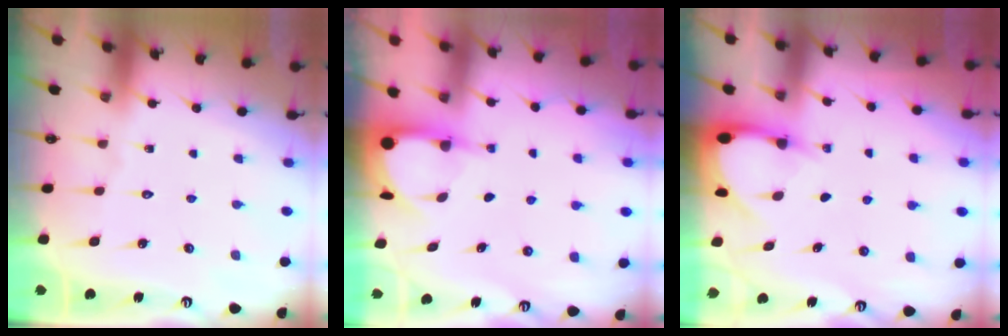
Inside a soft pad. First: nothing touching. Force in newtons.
{"total": 4.0, "press": 4.0, "slide": 0.3}
{"total": 3.1, "press": 3.1, "slide": 0.2}